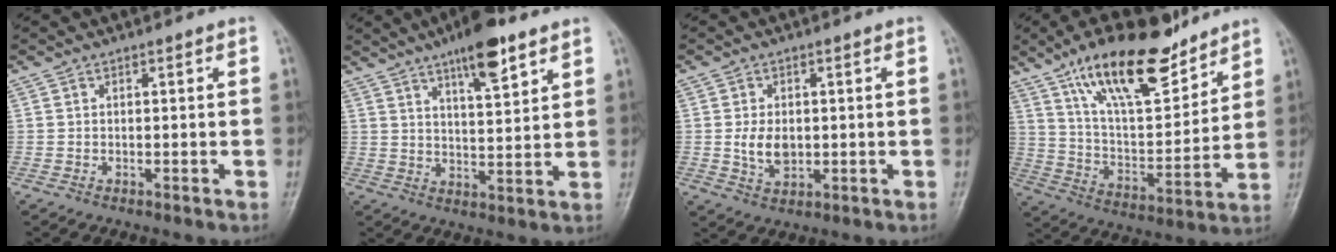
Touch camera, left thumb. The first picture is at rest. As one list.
[{"total": 10.7, "force": [6.7, 2.8, 7.8], "torque": [-0.109, -0.035, 0.107]}, {"total": 5.3, "force": [0.0, 3.5, 3.9], "torque": [-0.063, -0.006, 0.007]}, {"total": 20.9, "force": [14.2, 7.6, 13.2], "torque": [-0.184, -0.067, 0.251]}]